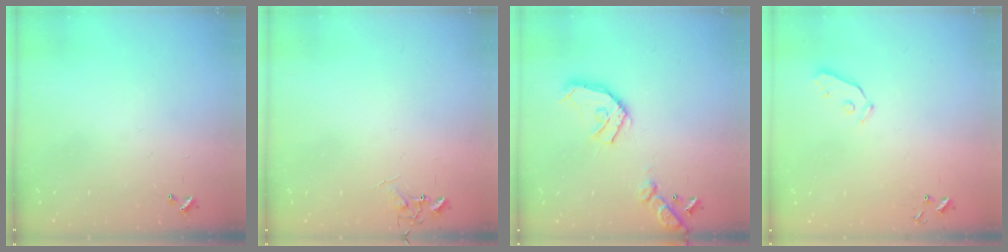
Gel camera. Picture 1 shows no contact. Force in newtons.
{"total": 5.2, "press": 5.2, "slide": 0.6}
{"total": 16.6, "press": 16.4, "slide": 2.5}
{"total": 3.8, "press": 3.8, "slide": 0.4}